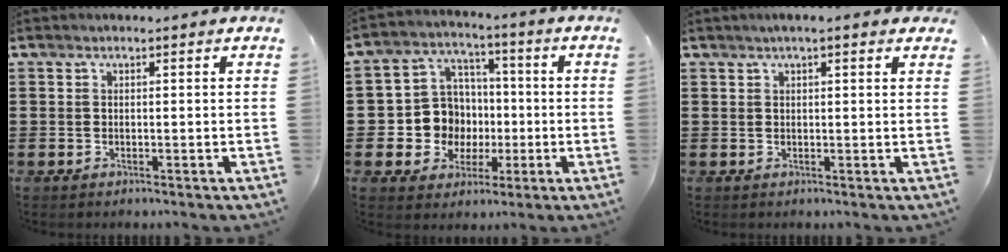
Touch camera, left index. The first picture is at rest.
{"total": 9.3, "force": [-0.2, 9.1, 2.3], "torque": [-0.085, 0.006, 0.006]}
{"total": 1.9, "force": [1.3, 0.2, 1.4], "torque": [-0.029, 0.005, 0.023]}